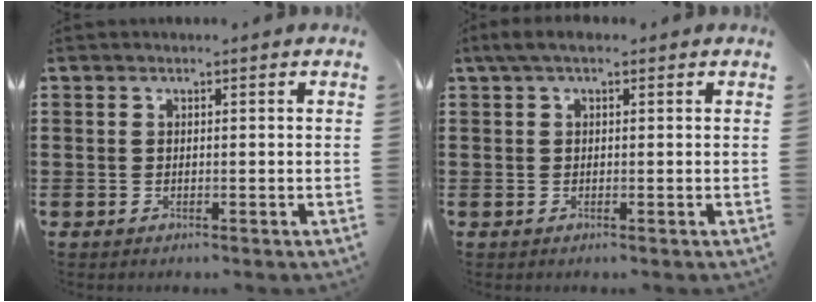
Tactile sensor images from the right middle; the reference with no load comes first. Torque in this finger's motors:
{"motor_torque": [0.76, -0.63, 0.27, 0.09]}